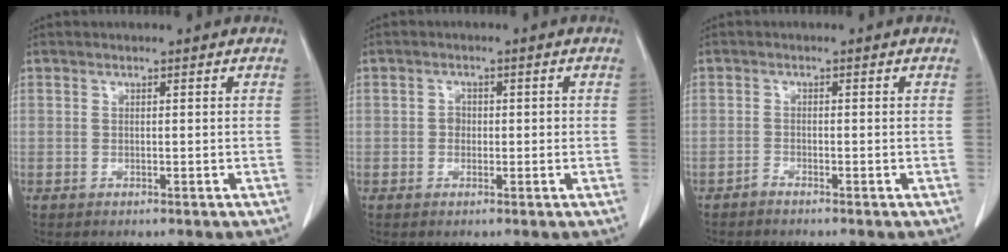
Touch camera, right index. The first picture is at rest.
{"total": 1.7, "force": [-0.2, 1.4, 0.9], "torque": [-0.011, 0.006, -0.005]}
{"total": 0.8, "force": [-0.8, -0.1, 0.2], "torque": [-0.001, 0.000, -0.015]}